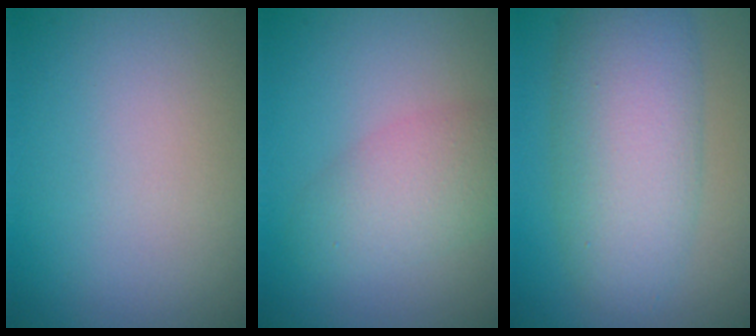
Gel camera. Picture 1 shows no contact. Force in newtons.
{"total": 3.8, "press": 3.8, "slide": 0.0}
{"total": 7.6, "press": 7.6, "slide": 0.1}